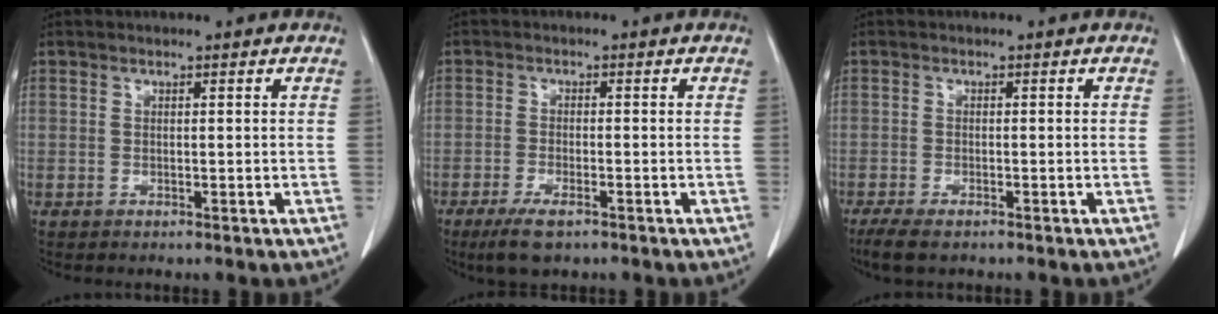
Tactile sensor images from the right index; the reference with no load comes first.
{"total": 5.0, "force": [-3.3, 1.3, 3.4], "torque": [-0.071, -0.009, -0.054]}
{"total": 4.4, "force": [-3.2, 1.3, 2.7], "torque": [-0.051, -0.011, -0.049]}